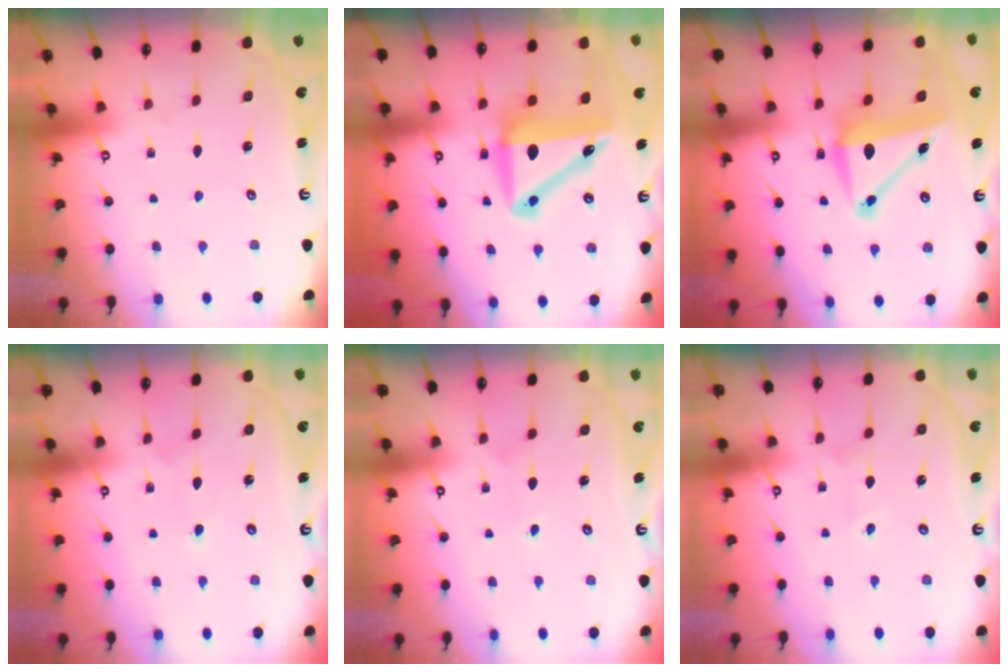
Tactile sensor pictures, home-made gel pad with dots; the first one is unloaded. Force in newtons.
{"total": 11.0, "press": 10.7, "slide": 2.7}
{"total": 10.3, "press": 9.8, "slide": 3.2}
{"total": 3.4, "press": 3.4, "slide": 0.3}
{"total": 2.6, "press": 2.6, "slide": 0.2}
{"total": 2.5, "press": 2.4, "slide": 0.6}